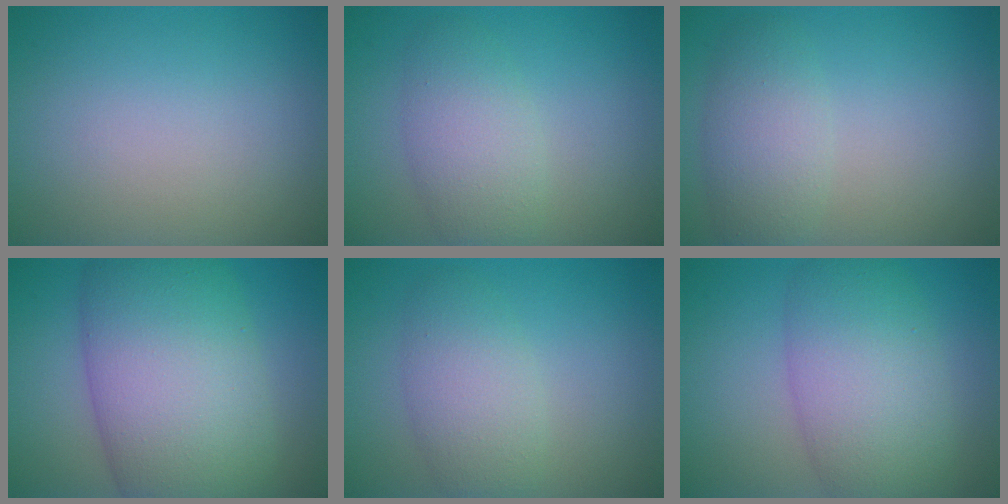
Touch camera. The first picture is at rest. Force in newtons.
{"total": 3.9, "press": 3.9, "slide": 0.2}
{"total": 3.5, "press": 3.5, "slide": 0.3}
{"total": 13.7, "press": 13.7, "slide": 0.3}
{"total": 3.9, "press": 3.9, "slide": 0.2}
{"total": 7.8, "press": 7.8, "slide": 0.3}